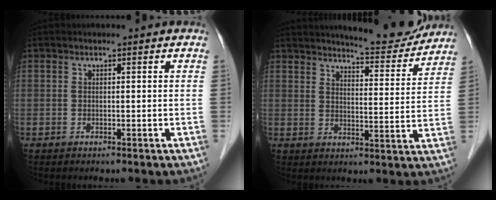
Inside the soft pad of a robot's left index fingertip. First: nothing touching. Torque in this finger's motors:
{"motor_torque": [0.19, -0.30, 0.52, 0.11]}